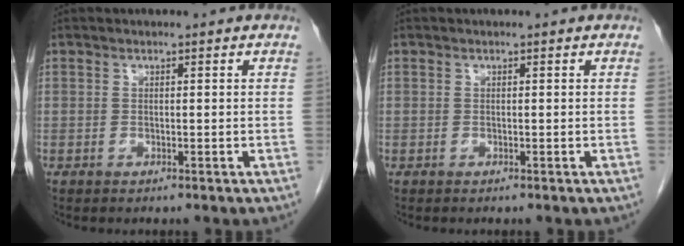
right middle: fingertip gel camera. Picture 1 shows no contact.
{"total": 0.0}